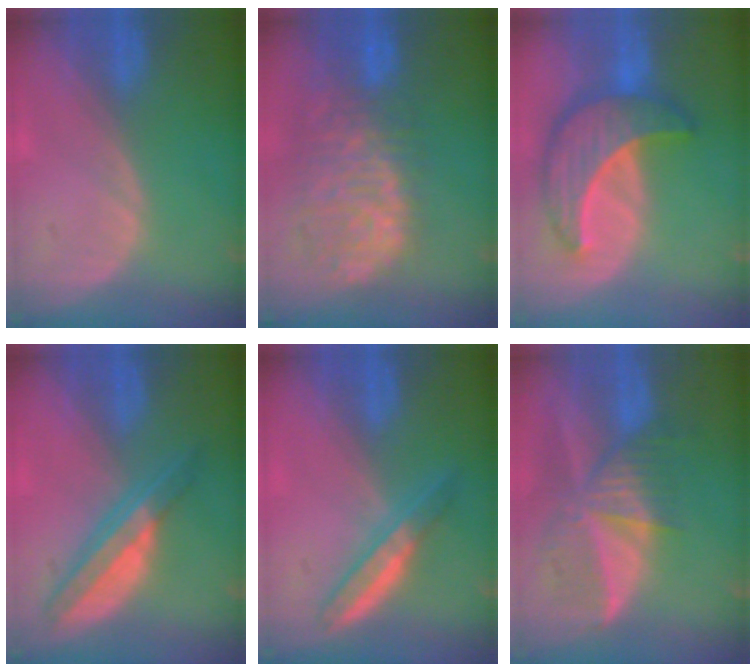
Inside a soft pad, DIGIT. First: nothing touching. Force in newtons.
{"total": 12.1, "press": 9.9, "slide": 6.9}
{"total": 9.9, "press": 9.8, "slide": 0.6}
{"total": 6.6, "press": 5.8, "slide": 3.2}
{"total": 4.5, "press": 4.4, "slide": 0.9}
{"total": 9.5, "press": 8.3, "slide": 4.6}